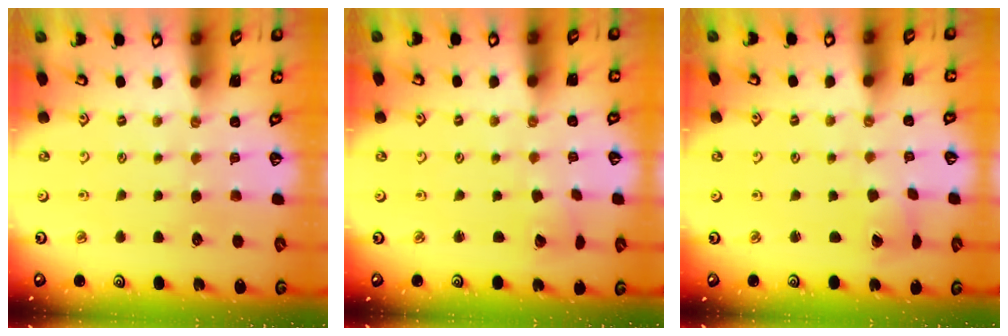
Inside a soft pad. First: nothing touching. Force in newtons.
{"total": 2.2, "press": 2.2, "slide": 0.1}
{"total": 1.6, "press": 1.5, "slide": 0.3}